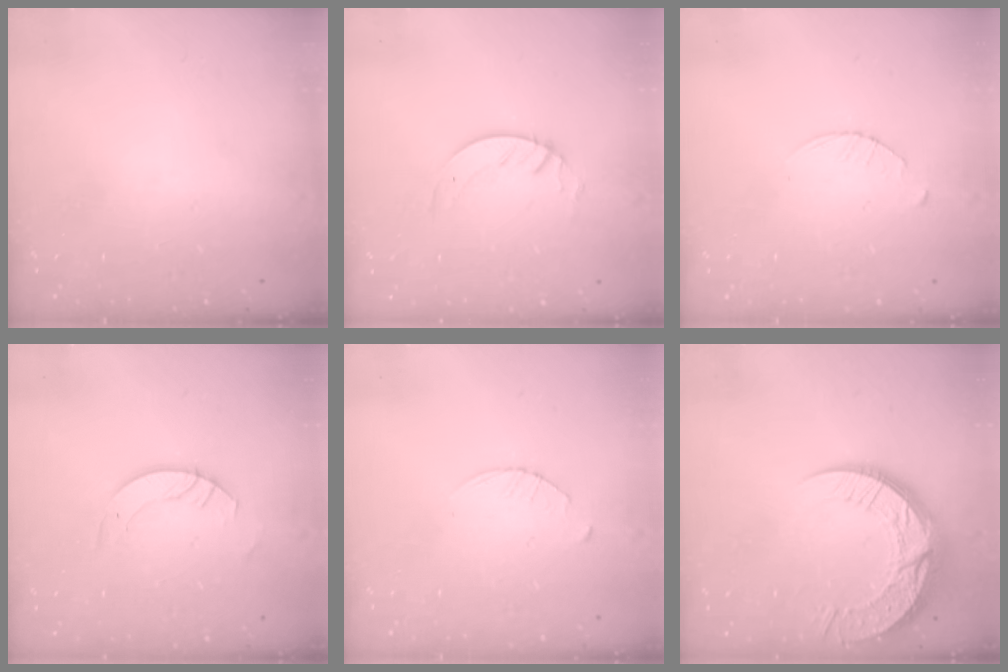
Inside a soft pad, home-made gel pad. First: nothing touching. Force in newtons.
{"total": 3.6, "press": 3.6, "slide": 0.3}
{"total": 2.9, "press": 2.9, "slide": 0.4}
{"total": 4.8, "press": 4.8, "slide": 0.4}
{"total": 2.9, "press": 2.9, "slide": 0.4}
{"total": 16.6, "press": 16.5, "slide": 1.4}